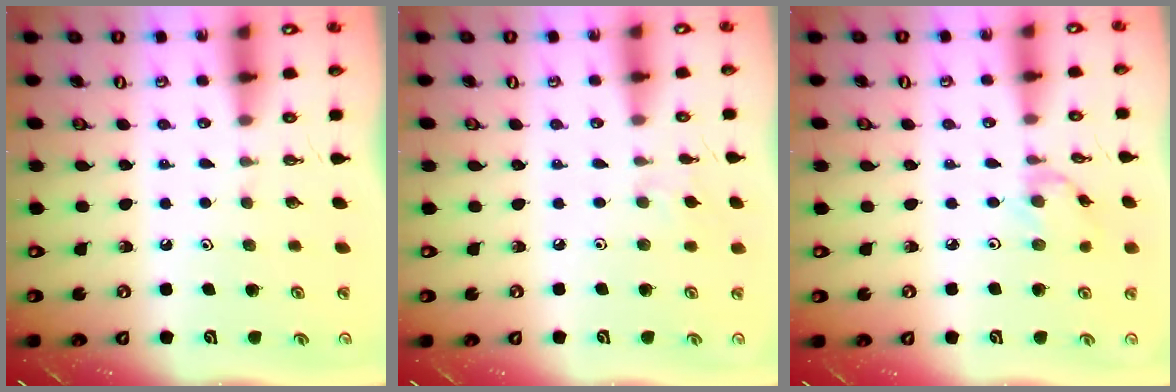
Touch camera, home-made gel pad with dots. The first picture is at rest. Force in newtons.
{"total": 2.9, "press": 2.9, "slide": 0.6}
{"total": 1.3, "press": 1.2, "slide": 0.4}